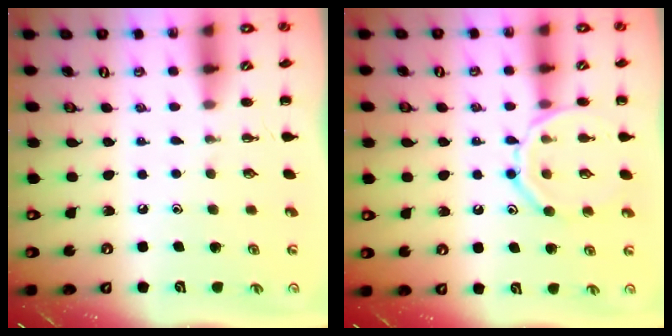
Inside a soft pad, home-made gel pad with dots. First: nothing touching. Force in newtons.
{"total": 13.5, "press": 13.4, "slide": 1.4}